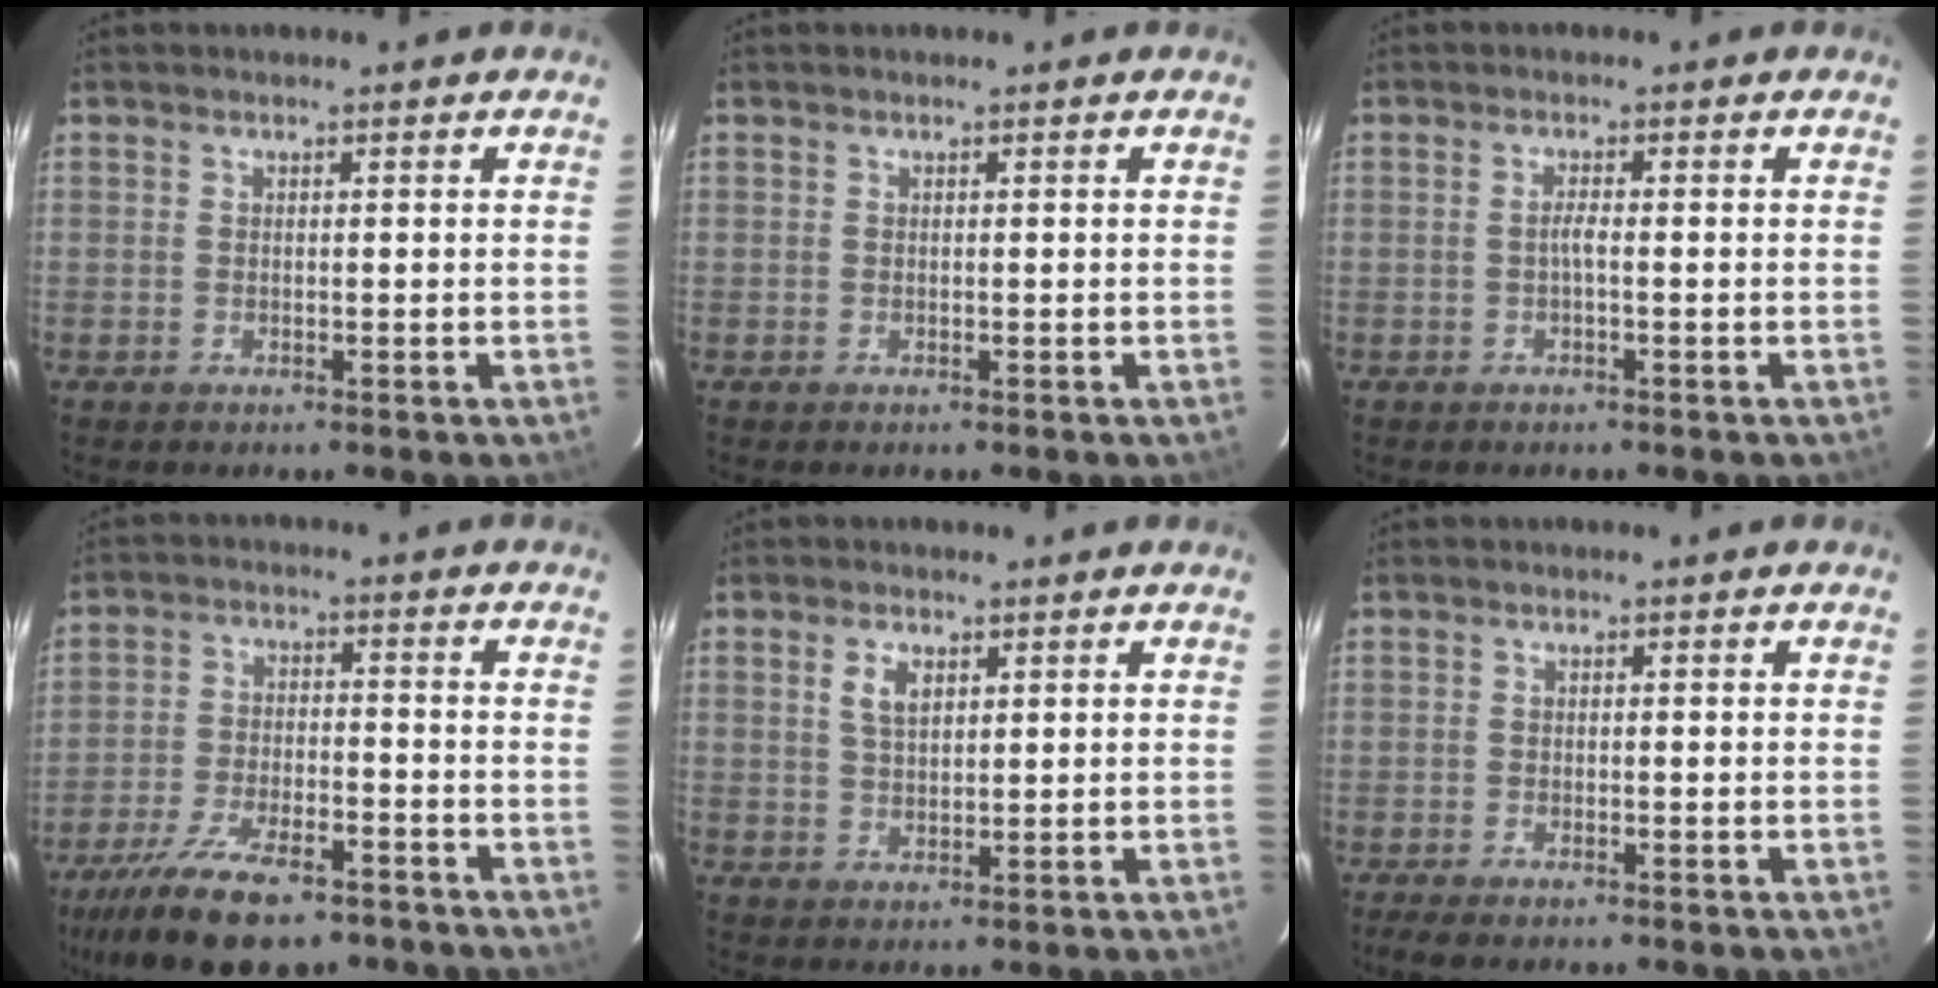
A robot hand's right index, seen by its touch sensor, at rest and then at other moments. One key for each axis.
{"total": 0.0}
{"total": 1.3, "fx": -0.4, "fy": 0.0, "fz": 1.2, "tx": -0.023, "ty": 0.004, "tz": -0.010}
{"total": 16.8, "fx": -11.8, "fy": 6.5, "fz": 10.0, "tx": -0.215, "ty": -0.032, "tz": -0.198}
{"total": 3.7, "fx": 1.6, "fy": 2.0, "fz": 2.7, "tx": -0.051, "ty": 0.005, "tz": 0.030}
{"total": 3.2, "fx": -2.5, "fy": 0.9, "fz": 1.9, "tx": -0.047, "ty": -0.011, "tz": -0.044}